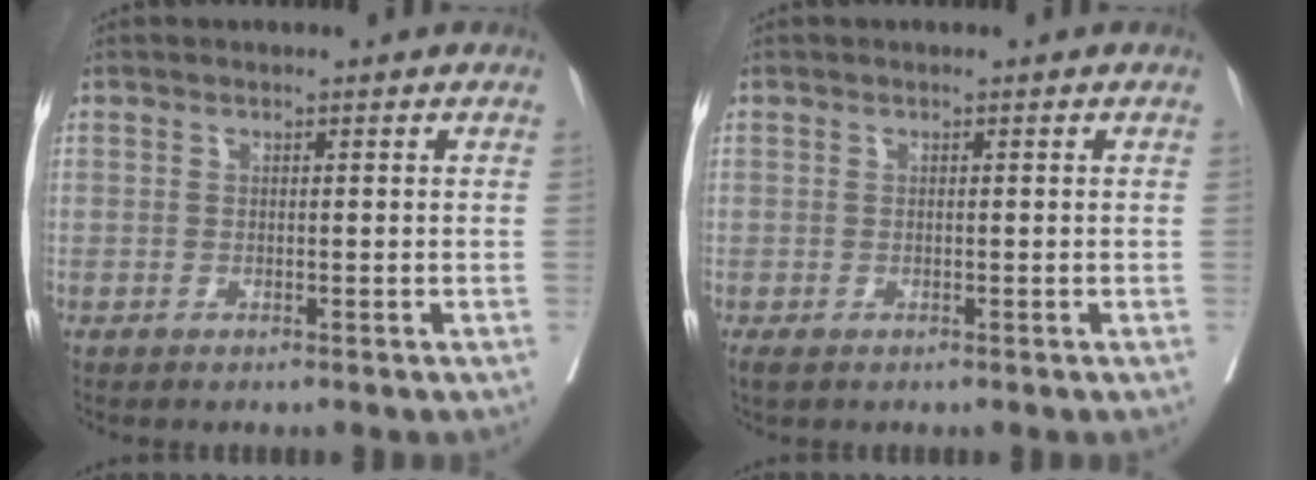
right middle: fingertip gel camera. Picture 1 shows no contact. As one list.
[{"total": 1.4, "force": [-0.9, 0.7, 0.7], "torque": [-0.012, -0.004, -0.011]}]